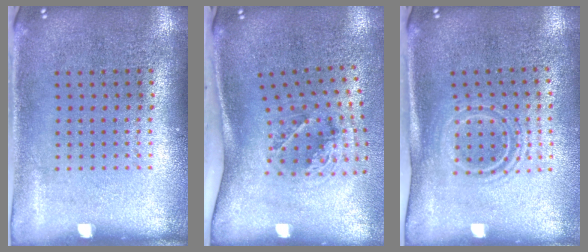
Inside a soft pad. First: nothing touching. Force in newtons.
{"total": 2.0, "press": 1.3, "slide": 1.6}
{"total": 1.6, "press": 1.2, "slide": 1.1}